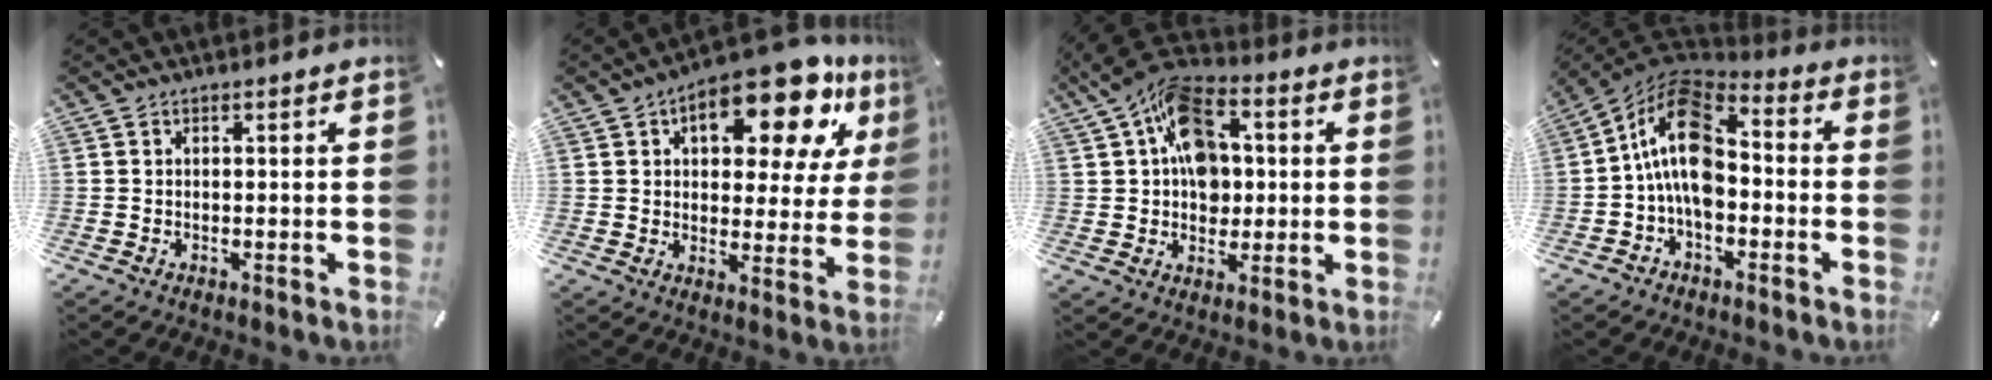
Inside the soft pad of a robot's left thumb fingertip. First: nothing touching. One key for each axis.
{"total": 18.3, "fx": 10.5, "fy": 8.1, "fz": 12.6, "tx": -0.170, "ty": -0.062, "tz": 0.166}
{"total": 15.4, "fx": 3.8, "fy": 11.2, "fz": 9.8, "tx": -0.175, "ty": -0.014, "tz": 0.070}
{"total": 14.3, "fx": -0.7, "fy": 9.0, "fz": 11.1, "tx": -0.227, "ty": 0.007, "tz": -0.018}